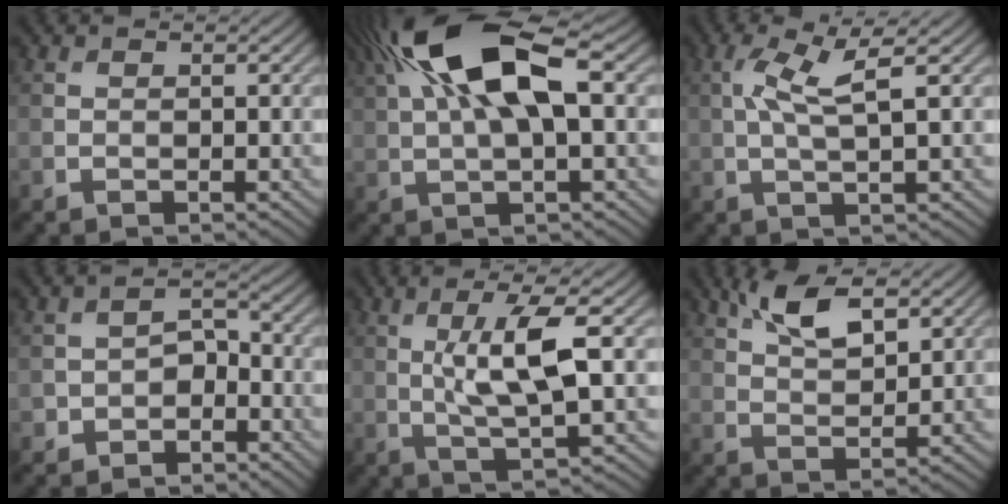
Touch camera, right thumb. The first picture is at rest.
{"total": 14.0, "force": [4.1, 5.5, 12.3], "torque": [-0.246, 0.020, 0.067]}
{"total": 5.2, "force": [1.3, 0.9, 5.0], "torque": [-0.107, 0.012, 0.025]}
{"total": 3.7, "force": [-1.9, 2.6, 1.8], "torque": [-0.021, 0.005, -0.037]}
{"total": 8.5, "force": [1.0, 1.8, 8.3], "torque": [-0.154, 0.007, 0.020]}
{"total": 6.4, "force": [3.7, 2.4, 4.6], "torque": [-0.101, 0.003, 0.075]}